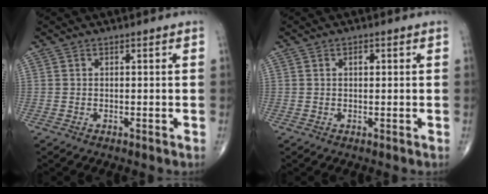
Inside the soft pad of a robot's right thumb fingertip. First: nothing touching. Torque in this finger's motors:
{"motor_torque": [-0.21, 0.75, 0.07, -0.16, -0.06]}